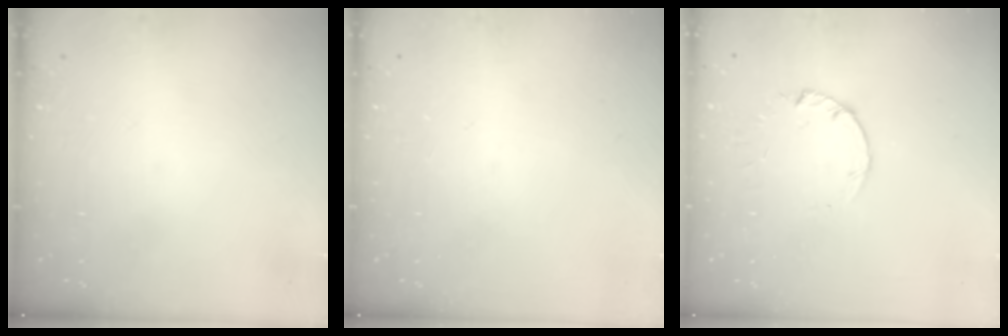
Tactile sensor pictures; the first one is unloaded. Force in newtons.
{"total": 0.0}
{"total": 1.0, "press": 0.9, "slide": 0.3}